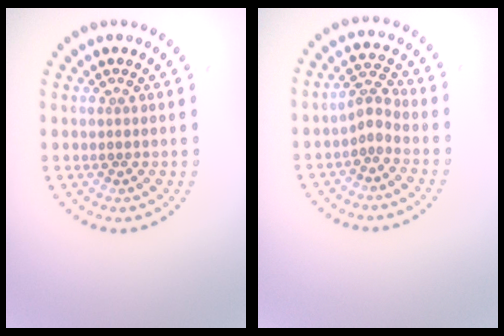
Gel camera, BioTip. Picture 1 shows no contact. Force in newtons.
{"total": 1.8, "press": 1.3, "slide": 1.2}